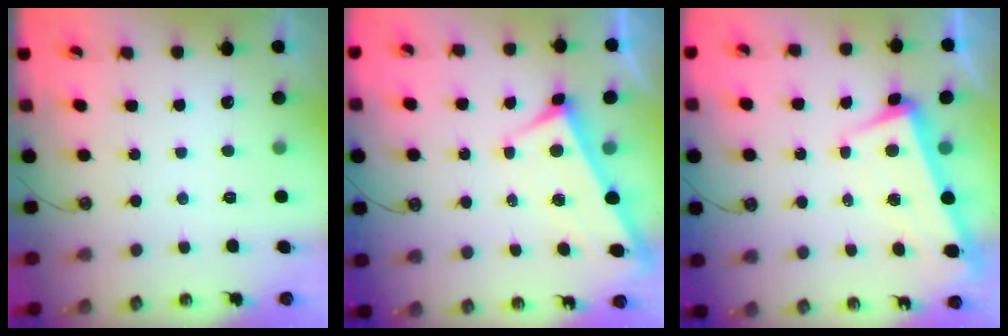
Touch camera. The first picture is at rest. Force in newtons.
{"total": 3.2, "press": 3.2, "slide": 0.5}
{"total": 2.3, "press": 1.3, "slide": 1.9}